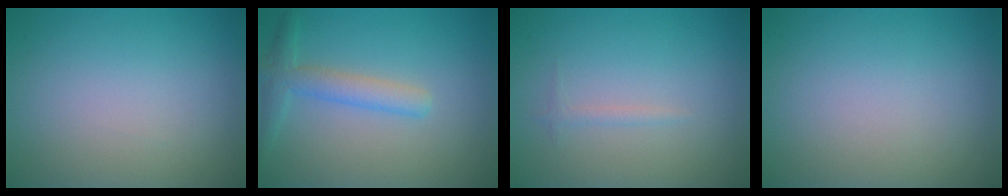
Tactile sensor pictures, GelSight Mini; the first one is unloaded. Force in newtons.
{"total": 2.8, "press": 2.8, "slide": 0.1}
{"total": 0.7, "press": 0.7, "slide": 0.1}
{"total": 0.0}